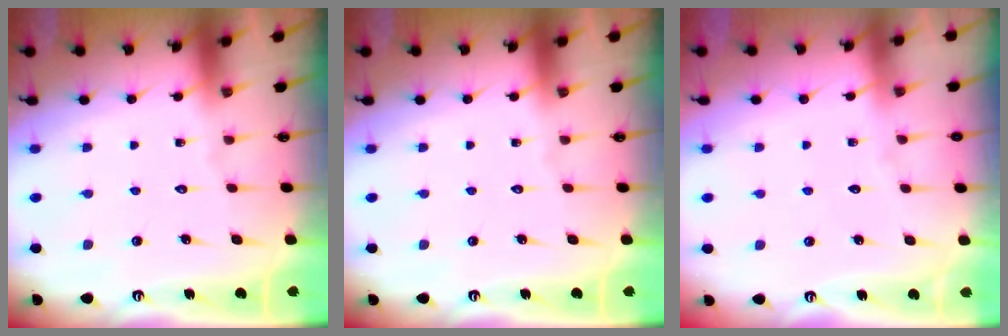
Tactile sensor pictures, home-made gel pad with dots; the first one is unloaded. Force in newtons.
{"total": 0.0}
{"total": 2.8, "press": 2.7, "slide": 0.4}